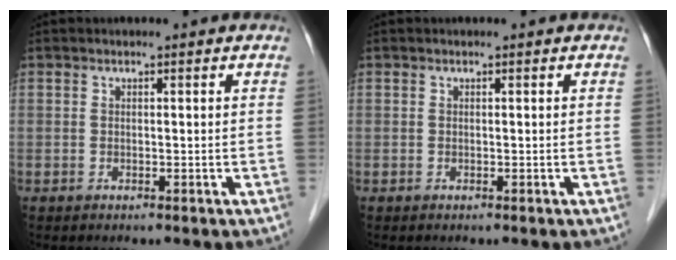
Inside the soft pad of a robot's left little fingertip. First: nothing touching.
{"total": 0.0}